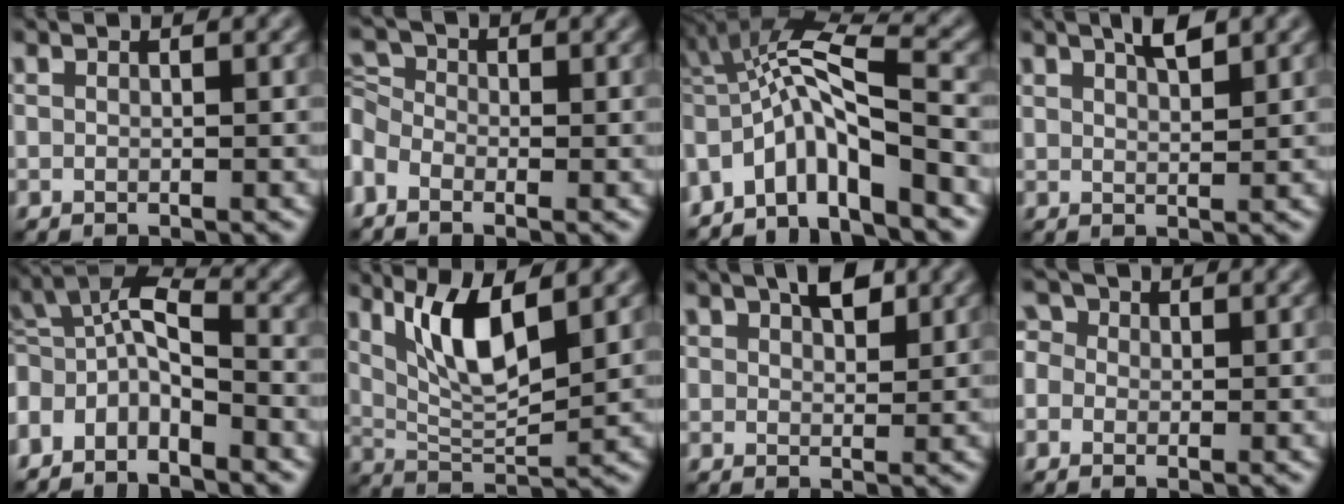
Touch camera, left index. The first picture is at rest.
{"total": 3.3, "force": [-1.6, 2.5, 1.5], "torque": [-0.039, 0.009, -0.033]}
{"total": 7.6, "force": [-3.7, 2.1, 6.3], "torque": [-0.108, 0.014, -0.075]}
{"total": 2.1, "force": [1.4, 0.6, 1.5], "torque": [-0.021, 0.003, 0.025]}
{"total": 5.2, "force": [-3.2, 2.2, 3.5], "torque": [-0.070, 0.006, -0.070]}
{"total": 6.2, "force": [2.4, 1.9, 5.3], "torque": [-0.105, -0.007, 0.050]}
{"total": 3.1, "force": [1.4, 1.9, 2.0], "torque": [-0.031, 0.006, 0.024]}
{"total": 3.1, "force": [0.8, 2.6, 1.3], "torque": [-0.015, 0.026, -0.013]}